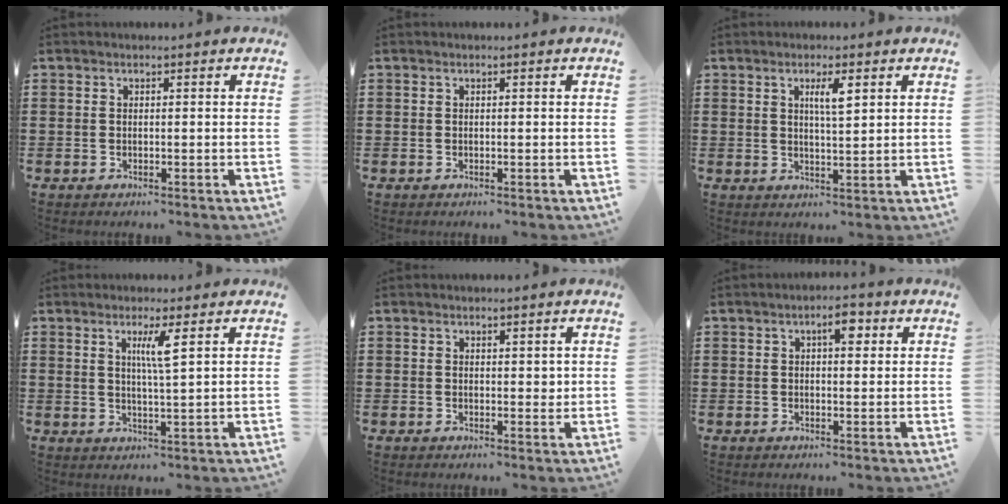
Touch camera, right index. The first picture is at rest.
{"total": 0.0}
{"total": 3.3, "force": [1.4, 0.7, 2.9], "torque": [-0.060, 0.006, 0.021]}
{"total": 3.7, "force": [1.6, -0.1, 3.3], "torque": [-0.071, -0.003, 0.025]}
{"total": 1.6, "force": [0.8, 1.0, 0.9], "torque": [-0.011, 0.000, 0.014]}
{"total": 3.5, "force": [1.4, 1.3, 3.0], "torque": [-0.048, 0.002, 0.019]}